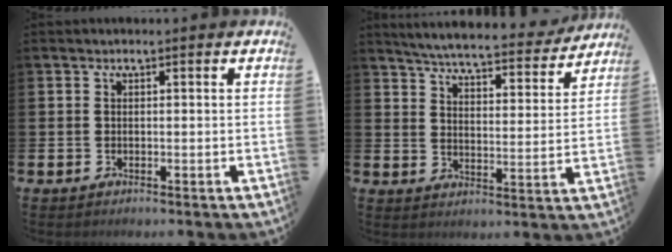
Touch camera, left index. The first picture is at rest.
{"total": 5.9, "force": [5.7, 0.6, 1.7], "torque": [-0.054, -0.042, 0.094]}